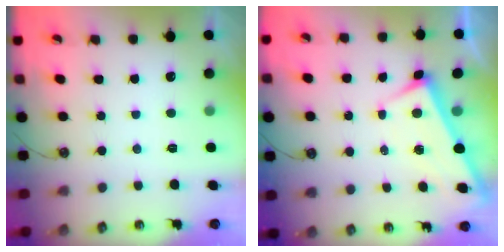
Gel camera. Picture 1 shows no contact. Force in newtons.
{"total": 2.6, "press": 2.6, "slide": 0.2}